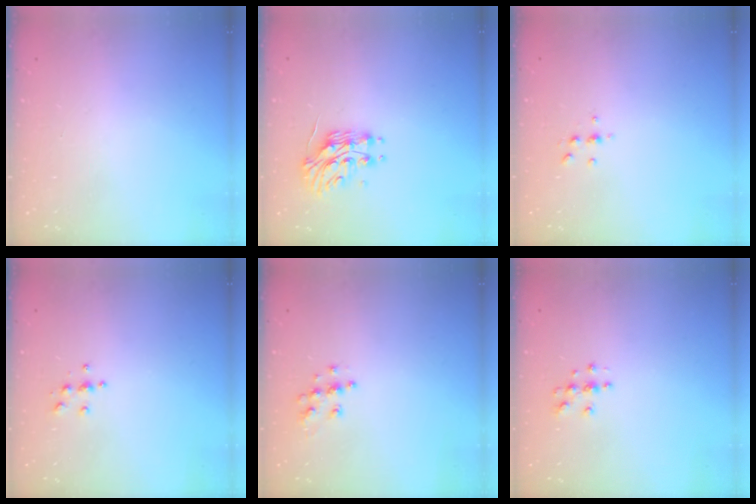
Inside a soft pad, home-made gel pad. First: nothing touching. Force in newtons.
{"total": 11.0, "press": 11.0, "slide": 0.9}
{"total": 4.2, "press": 4.1, "slide": 0.5}
{"total": 3.8, "press": 3.8, "slide": 0.4}
{"total": 7.4, "press": 7.4, "slide": 0.2}
{"total": 3.8, "press": 3.8, "slide": 0.4}